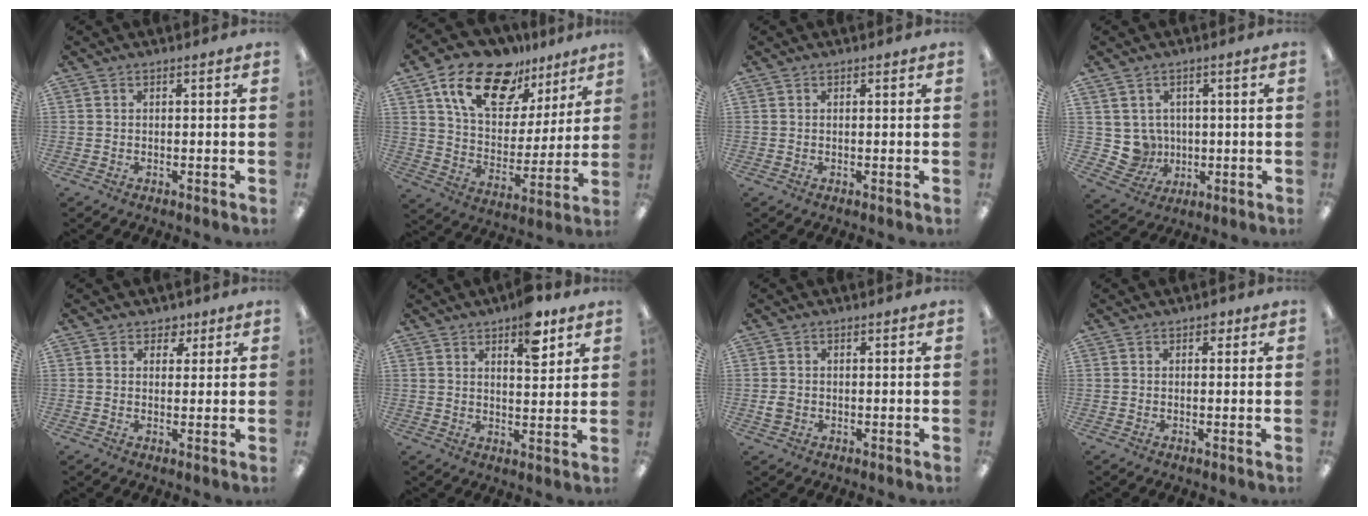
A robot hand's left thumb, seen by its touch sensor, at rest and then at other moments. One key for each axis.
{"total": 18.7, "fx": 12.3, "fy": 10.1, "fz": 9.7, "tx": -0.170, "ty": -0.061, "tz": 0.218}
{"total": 0.0}
{"total": 6.5, "fx": 1.7, "fy": 6.3, "fz": 0.6, "tx": -0.028, "ty": -0.006, "tz": 0.042}
{"total": 3.0, "fx": 1.7, "fy": 2.4, "fz": 0.7, "tx": 0.004, "ty": -0.005, "tz": 0.027}
{"total": 8.7, "fx": 5.7, "fy": 3.6, "fz": 5.5, "tx": -0.057, "ty": -0.033, "tz": 0.091}
{"total": 2.0, "fx": -0.2, "fy": 1.8, "fz": 0.9, "tx": -0.008, "ty": 0.002, "tz": -0.007}
{"total": 1.4, "fx": 0.7, "fy": 1.0, "fz": 0.7, "tx": 0.003, "ty": -0.003, "tz": 0.008}